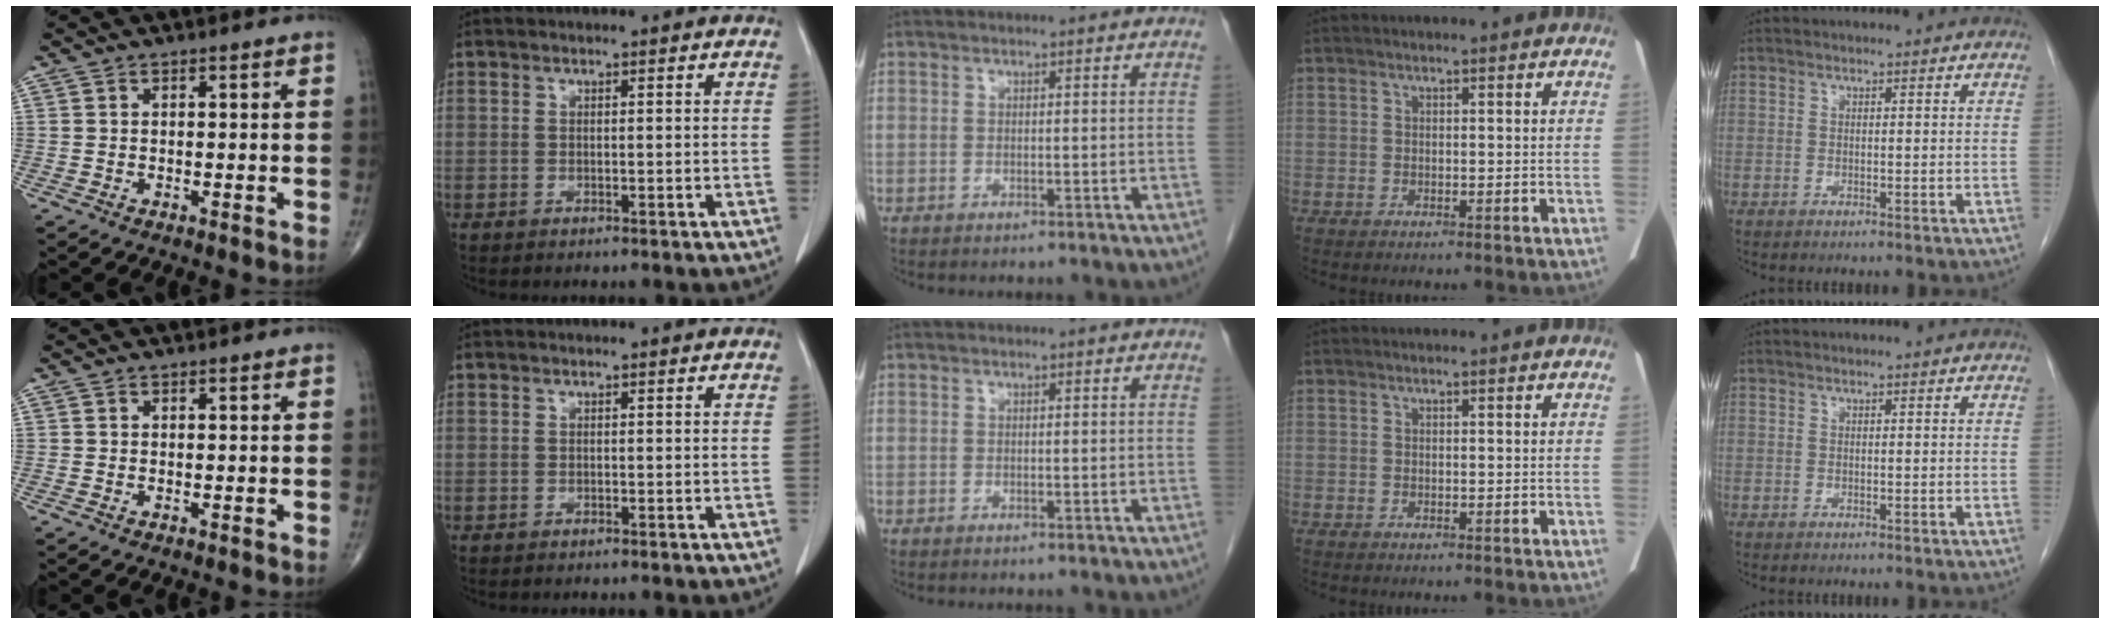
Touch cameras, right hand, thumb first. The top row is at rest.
{}